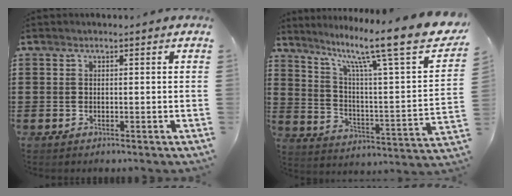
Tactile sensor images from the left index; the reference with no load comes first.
{"total": 12.9, "force": [10.0, 0.3, 8.1], "torque": [-0.160, -0.081, 0.151]}